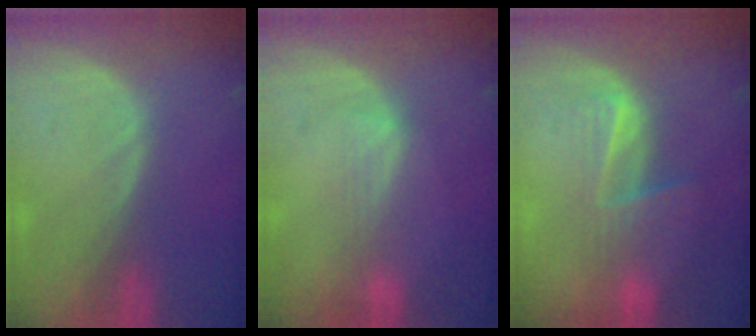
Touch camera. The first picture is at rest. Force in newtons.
{"total": 2.7, "press": 2.7, "slide": 0.4}
{"total": 6.7, "press": 5.5, "slide": 3.8}